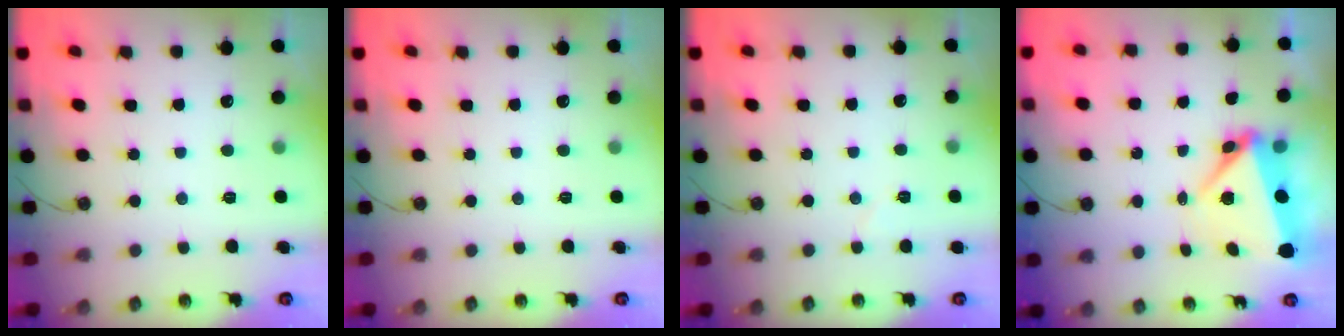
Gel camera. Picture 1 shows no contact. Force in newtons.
{"total": 0.0}
{"total": 3.0, "press": 2.8, "slide": 1.0}
{"total": 6.4, "press": 6.0, "slide": 2.1}